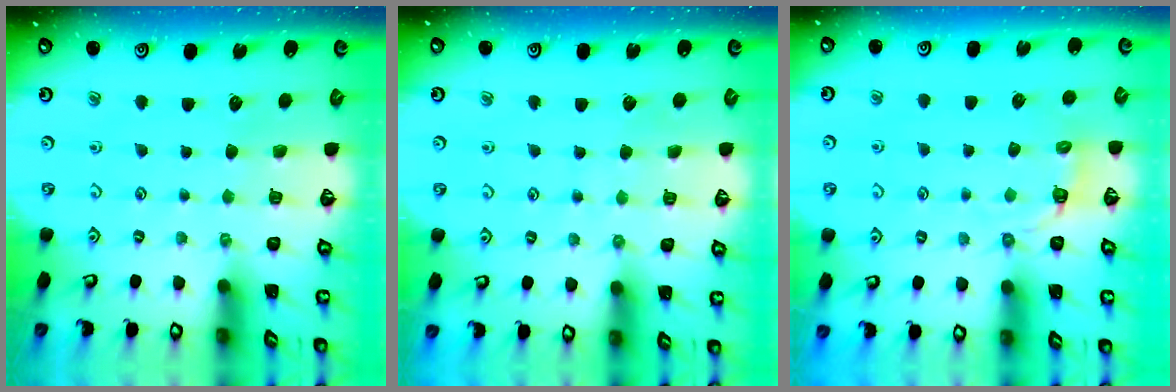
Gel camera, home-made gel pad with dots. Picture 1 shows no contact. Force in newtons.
{"total": 4.7, "press": 4.7, "slide": 0.4}
{"total": 3.0, "press": 1.6, "slide": 2.5}